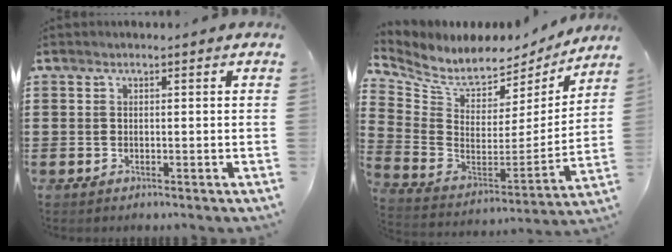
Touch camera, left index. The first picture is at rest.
{"total": 5.6, "force": [4.9, 2.5, 1.1], "torque": [-0.061, -0.050, 0.084]}